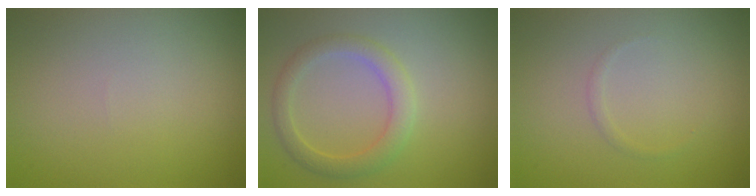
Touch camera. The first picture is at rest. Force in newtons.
{"total": 2.8, "press": 2.8, "slide": 0.1}
{"total": 0.5, "press": 0.5, "slide": 0.0}